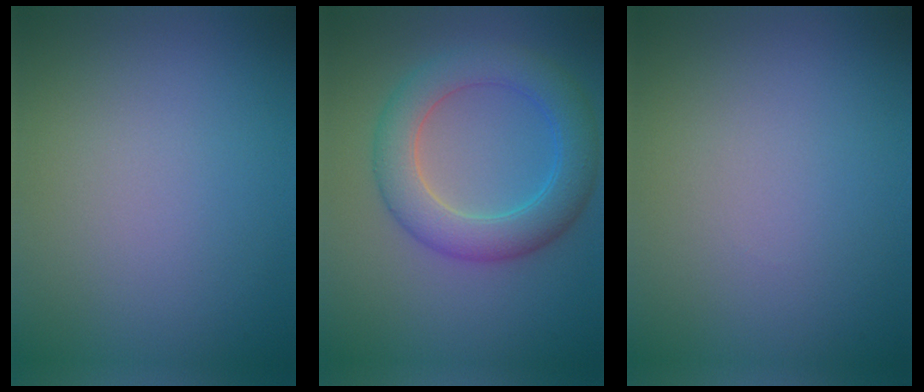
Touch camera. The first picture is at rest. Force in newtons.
{"total": 6.0, "press": 6.0, "slide": 0.1}
{"total": 0.0}